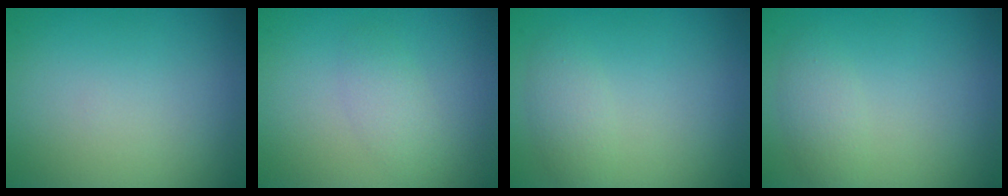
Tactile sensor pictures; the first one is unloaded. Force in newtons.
{"total": 1.7, "press": 1.7, "slide": 0.0}
{"total": 1.9, "press": 1.9, "slide": 0.1}
{"total": 1.9, "press": 1.9, "slide": 0.1}